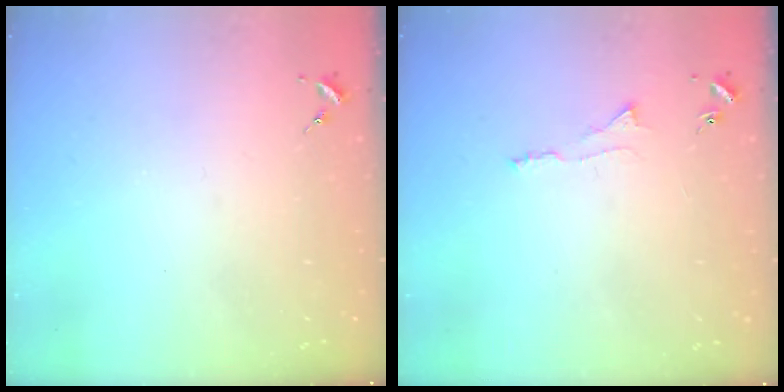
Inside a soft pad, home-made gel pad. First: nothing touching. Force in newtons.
{"total": 3.6, "press": 3.6, "slide": 0.6}